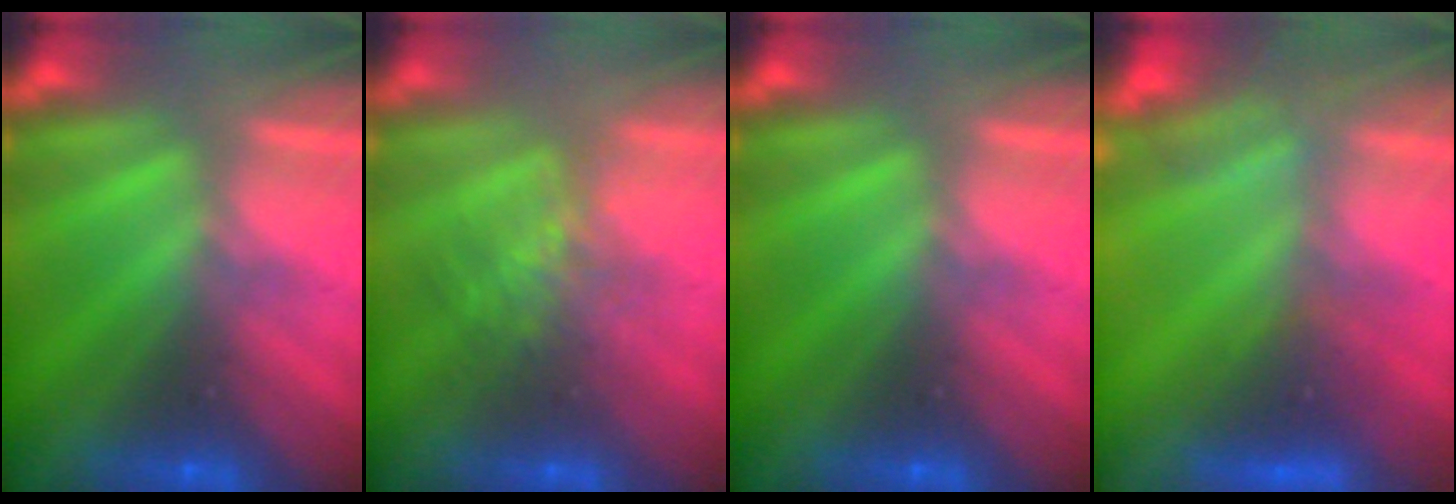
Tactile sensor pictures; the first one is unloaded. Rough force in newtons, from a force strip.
{"total": 3.9}
{"total": 0.0}
{"total": 4.9}